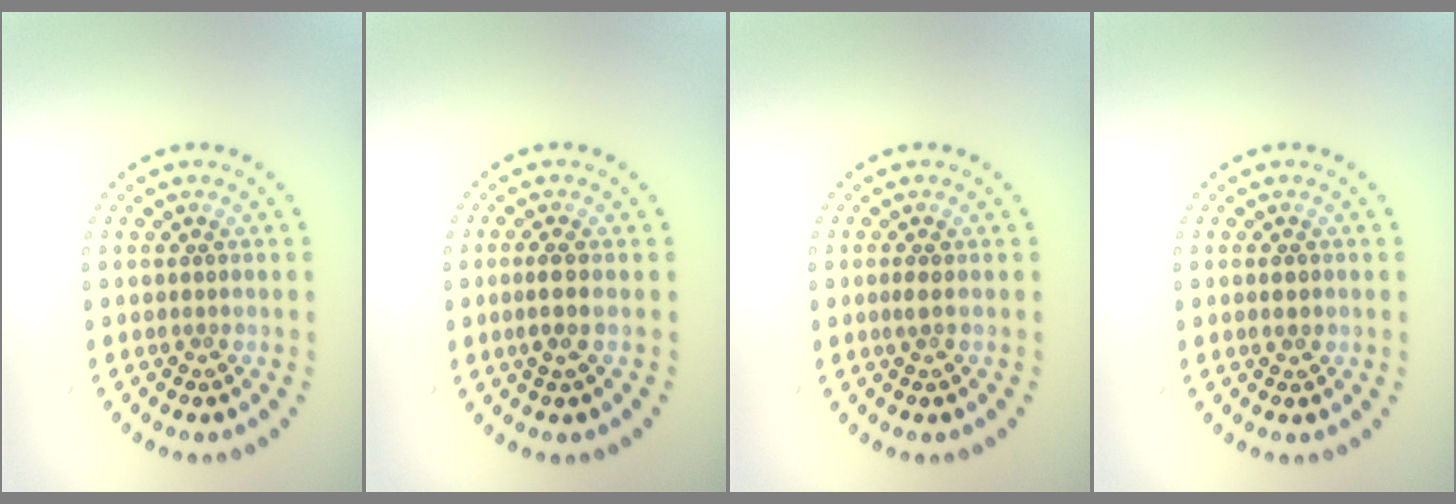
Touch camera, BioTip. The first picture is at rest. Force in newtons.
{"total": 1.7, "press": 1.3, "slide": 1.1}
{"total": 0.6, "press": 0.5, "slide": 0.2}
{"total": 0.9, "press": 0.9, "slide": 0.1}